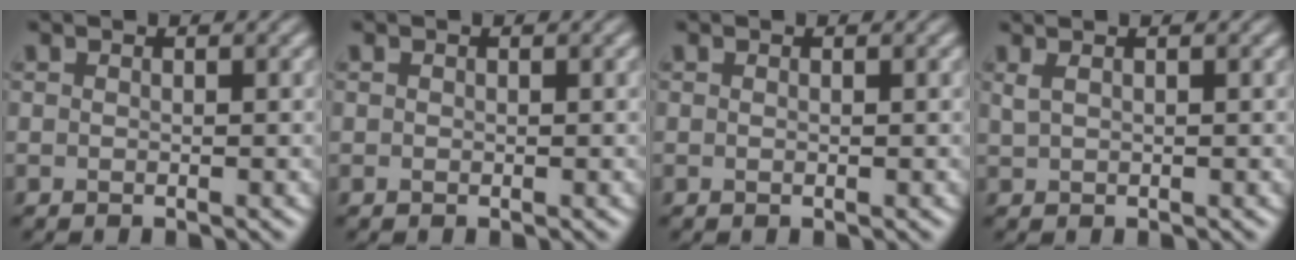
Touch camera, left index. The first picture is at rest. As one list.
[{"total": 0.0}, {"total": 0.0}, {"total": 0.9, "force": [0.9, 0.0, 0.3], "torque": [-0.008, 0.007, 0.017]}]